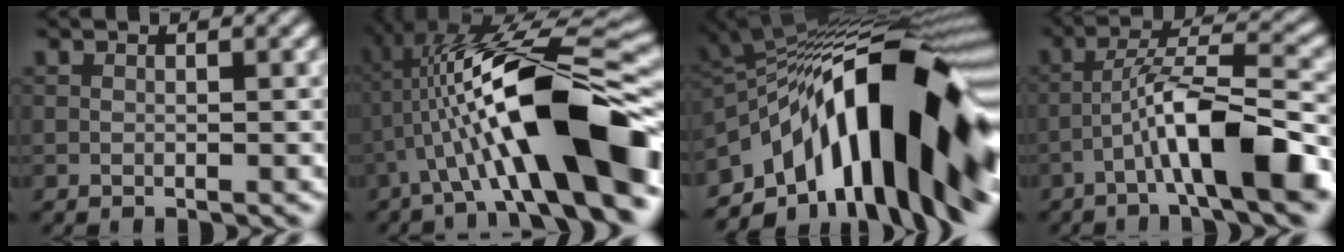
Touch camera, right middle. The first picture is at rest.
{"total": 13.3, "force": [-2.7, 3.1, 12.6], "torque": [-0.213, 0.041, -0.037]}
{"total": 16.8, "force": [-4.2, 7.2, 14.6], "torque": [-0.208, 0.054, -0.092]}
{"total": 9.0, "force": [-4.1, 1.5, 7.9], "torque": [-0.145, 0.034, -0.065]}